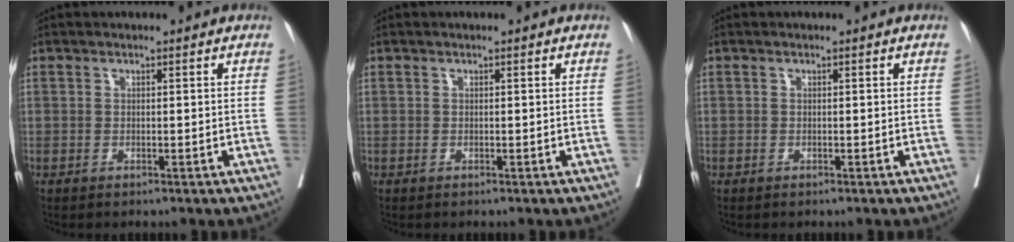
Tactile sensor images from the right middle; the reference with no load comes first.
{"total": 0.0}
{"total": 0.0}